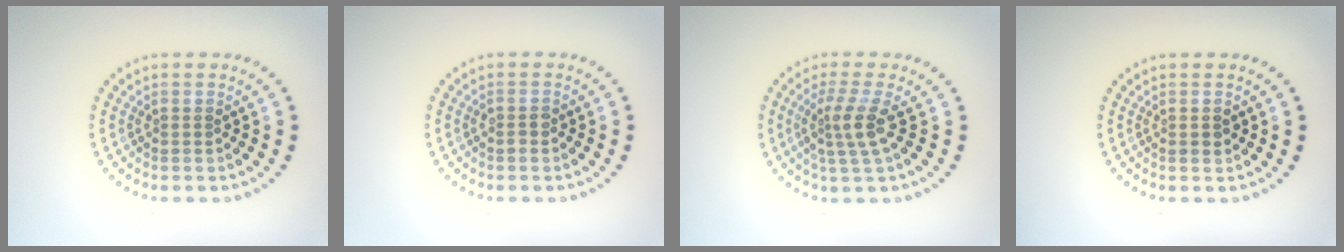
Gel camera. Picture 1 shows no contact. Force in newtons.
{"total": 0.8, "press": 0.7, "slide": 0.3}
{"total": 2.9, "press": 2.2, "slide": 1.9}
{"total": 0.9, "press": 0.9, "slide": 0.2}